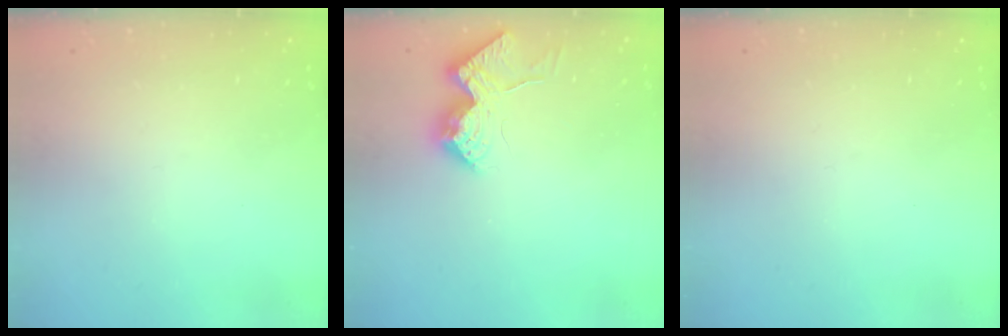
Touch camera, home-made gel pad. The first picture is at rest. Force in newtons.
{"total": 18.4, "press": 18.4, "slide": 0.7}
{"total": 0.0}